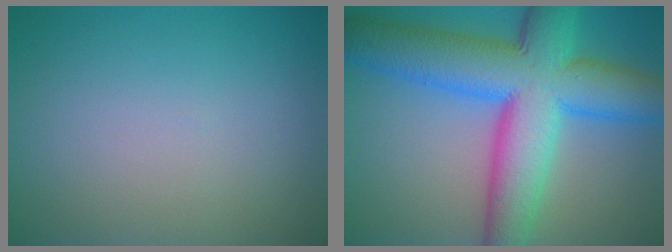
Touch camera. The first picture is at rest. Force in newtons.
{"total": 12.6, "press": 12.6, "slide": 0.4}